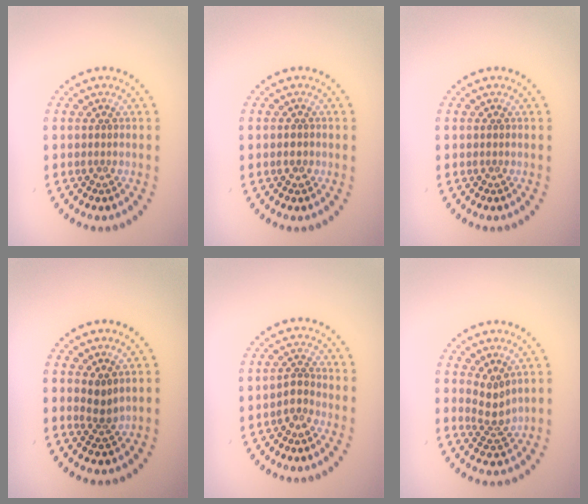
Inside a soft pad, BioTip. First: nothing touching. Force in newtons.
{"total": 1.0, "press": 0.9, "slide": 0.3}
{"total": 0.0}
{"total": 1.5, "press": 1.2, "slide": 1.0}
{"total": 1.6, "press": 1.1, "slide": 1.1}
{"total": 2.2, "press": 1.5, "slide": 1.7}